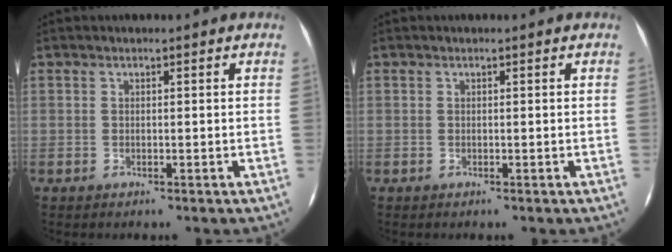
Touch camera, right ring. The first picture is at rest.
{"total": 0.0}